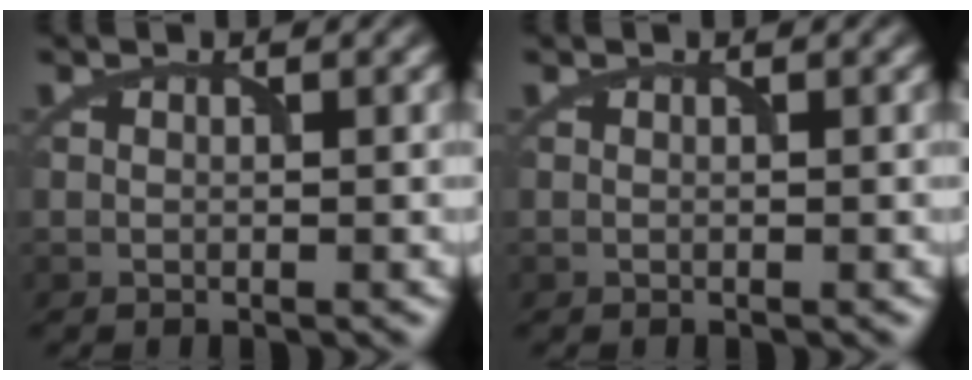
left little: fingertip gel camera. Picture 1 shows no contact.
{"total": 0.0}